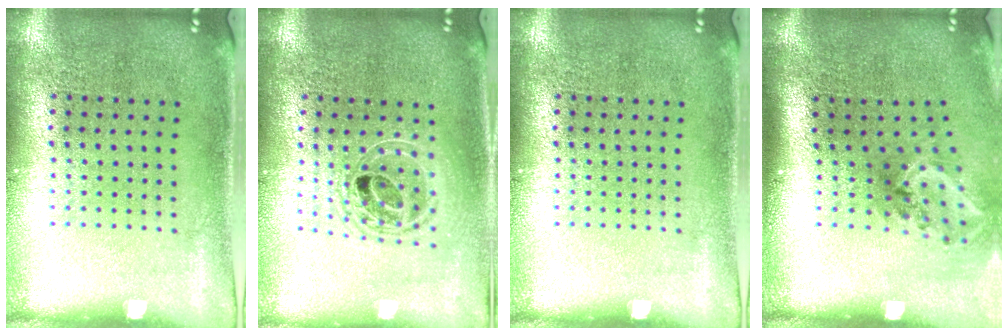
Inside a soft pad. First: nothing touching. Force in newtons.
{"total": 1.6, "press": 1.3, "slide": 0.9}
{"total": 0.0}
{"total": 2.1, "press": 1.4, "slide": 1.5}